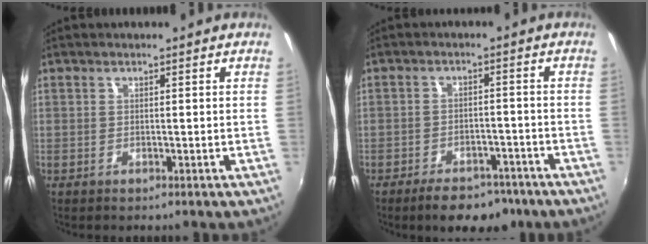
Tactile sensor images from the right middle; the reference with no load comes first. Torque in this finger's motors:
{"motor_torque": [0.62, -0.74, 0.05, 0.04]}